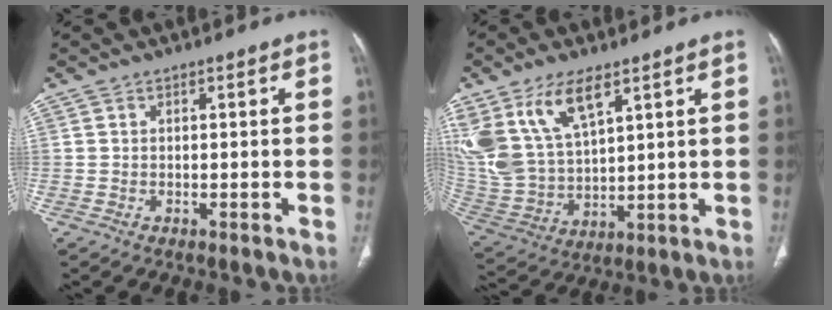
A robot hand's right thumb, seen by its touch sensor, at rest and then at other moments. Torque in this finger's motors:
{"motor_torque": [-0.37, 2.10, 1.21, 1.28, 0.21]}